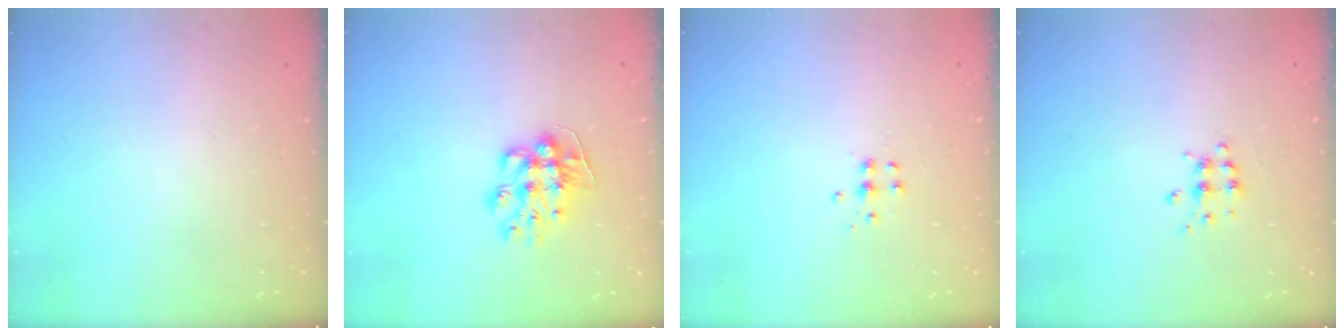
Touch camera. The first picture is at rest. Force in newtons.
{"total": 11.3, "press": 11.3, "slide": 0.7}
{"total": 4.4, "press": 4.4, "slide": 0.4}
{"total": 5.5, "press": 5.4, "slide": 0.5}